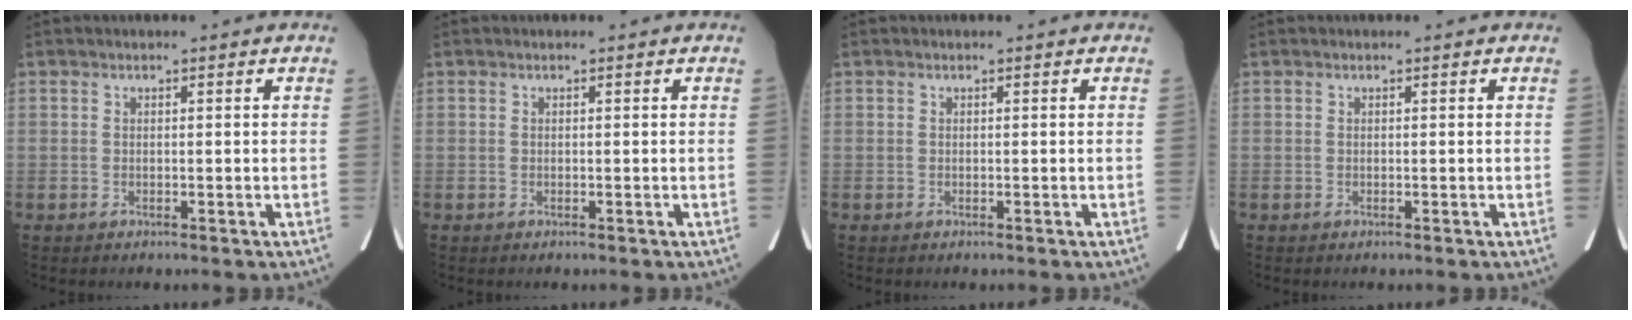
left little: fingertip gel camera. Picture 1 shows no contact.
{"total": 0.0}
{"total": 0.0}
{"total": 0.0}